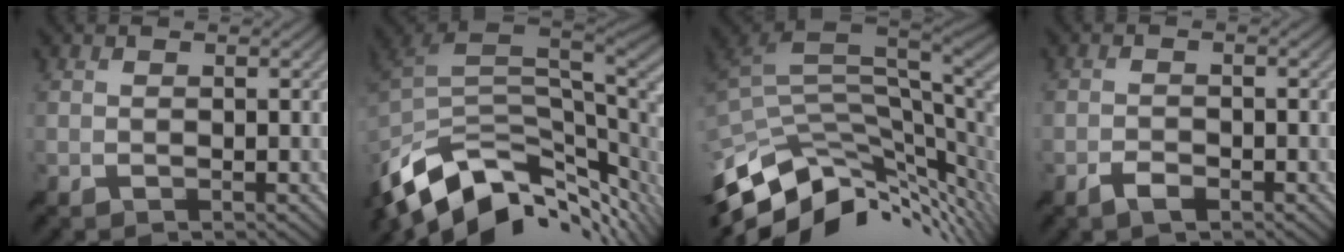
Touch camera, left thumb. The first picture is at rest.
{"total": 13.3, "force": [-5.4, 7.3, 9.6], "torque": [-0.207, -0.031, -0.084]}
{"total": 12.1, "force": [-4.1, 6.5, 9.4], "torque": [-0.198, -0.014, -0.065]}
{"total": 1.7, "force": [-1.3, 0.6, 1.0], "torque": [-0.022, -0.001, -0.026]}